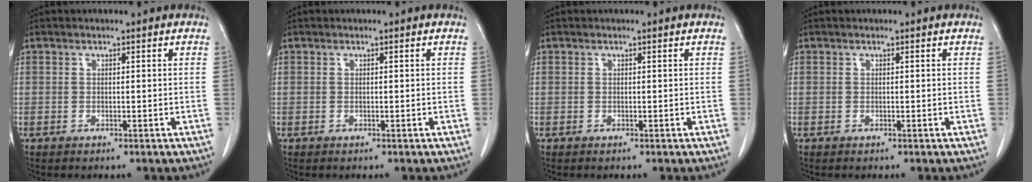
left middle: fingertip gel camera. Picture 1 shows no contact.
{"total": 0.0}
{"total": 0.0}
{"total": 0.0}